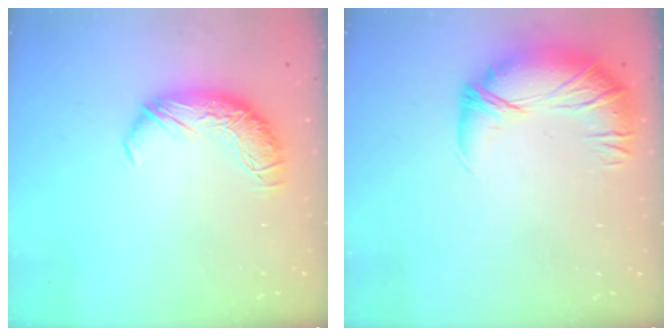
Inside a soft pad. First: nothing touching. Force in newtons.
{"total": 2.7, "press": 1.3, "slide": 2.3}